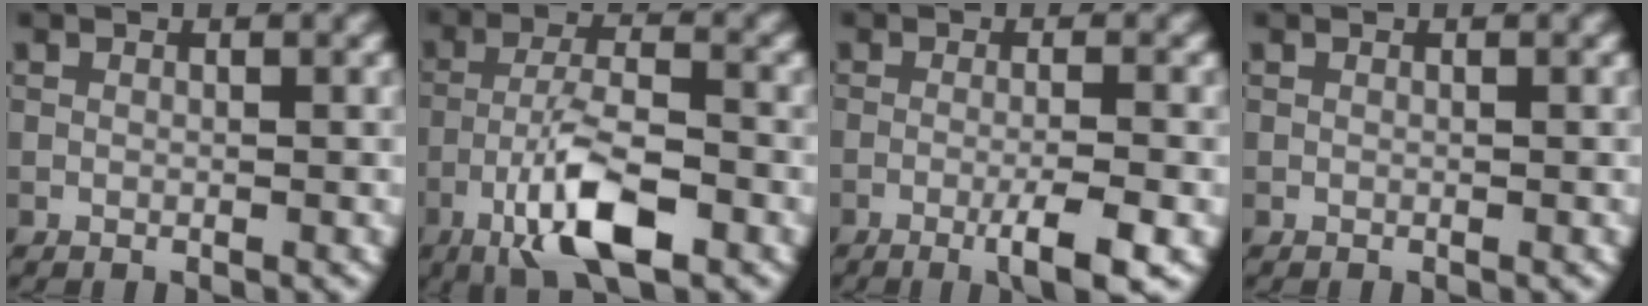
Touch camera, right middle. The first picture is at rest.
{"total": 7.9, "force": [-4.1, 2.3, 6.3], "torque": [-0.113, 0.008, -0.082]}
{"total": 4.0, "force": [-1.7, 0.6, 3.6], "torque": [-0.056, 0.002, -0.033]}
{"total": 0.0}